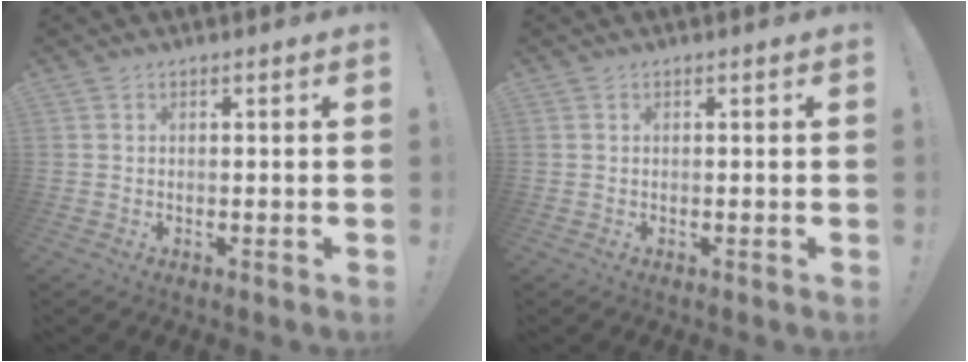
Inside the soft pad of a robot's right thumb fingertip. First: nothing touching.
{"total": 0.0}